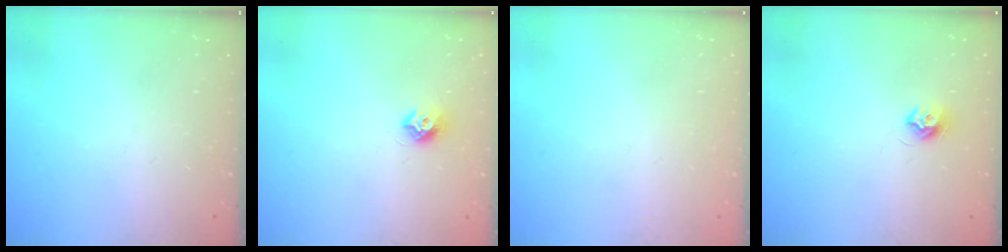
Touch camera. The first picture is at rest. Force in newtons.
{"total": 7.7, "press": 7.7, "slide": 0.7}
{"total": 0.7, "press": 0.7, "slide": 0.1}
{"total": 7.6, "press": 7.5, "slide": 0.5}